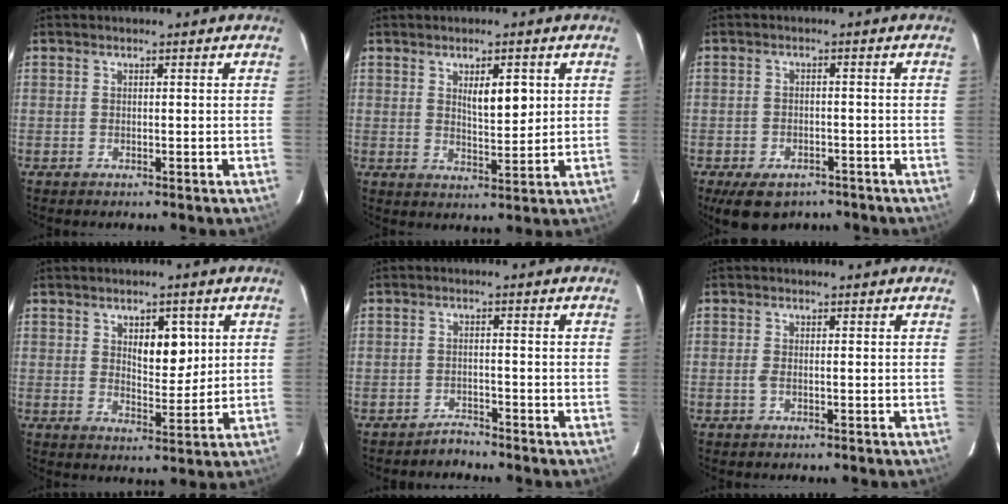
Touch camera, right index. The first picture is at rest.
{"total": 5.5, "force": [1.7, 1.9, 4.9], "torque": [-0.082, -0.002, 0.032]}
{"total": 9.0, "force": [-6.3, 5.1, 3.9], "torque": [-0.075, 0.002, -0.094]}
{"total": 6.5, "force": [2.2, 3.0, 5.4], "torque": [-0.082, 0.001, 0.041]}
{"total": 2.2, "force": [-2.1, 0.4, -0.1], "torque": [0.003, -0.006, -0.036]}
{"total": 1.6, "force": [-0.3, 0.7, 1.4], "torque": [-0.034, 0.003, -0.004]}